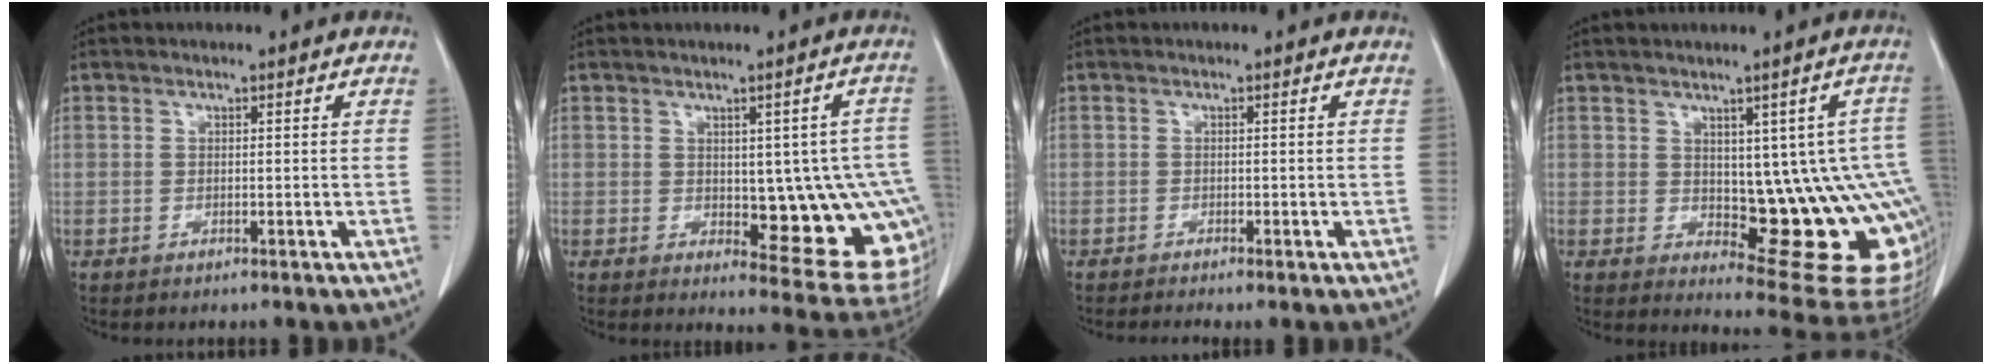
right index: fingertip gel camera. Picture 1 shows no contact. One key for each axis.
{"total": 13.2, "fx": -0.9, "fy": 4.6, "fz": 12.4, "tx": -0.112, "ty": 0.002, "tz": 0.002}
{"total": 1.6, "fx": -1.2, "fy": 0.0, "fz": 1.0, "tx": -0.014, "ty": -0.003, "tz": -0.018}
{"total": 15.2, "fx": -1.3, "fy": 6.0, "fz": 13.9, "tx": -0.113, "ty": 0.011, "tz": 0.002}